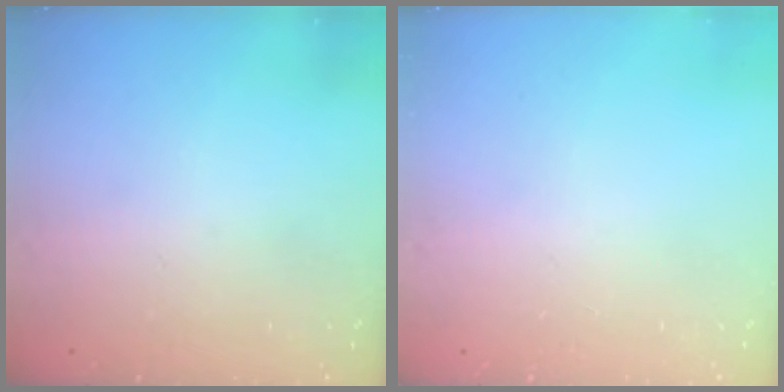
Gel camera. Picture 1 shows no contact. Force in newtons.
{"total": 0.0}